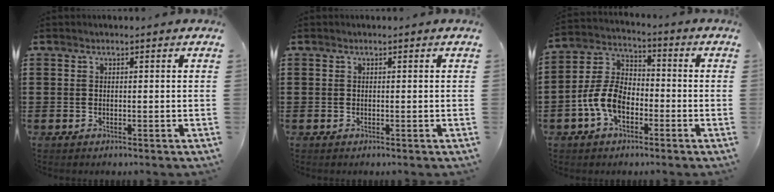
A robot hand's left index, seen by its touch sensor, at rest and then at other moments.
{"total": 0.0}
{"total": 7.9, "force": [-3.4, 4.7, 5.3], "torque": [-0.143, 0.003, -0.074]}